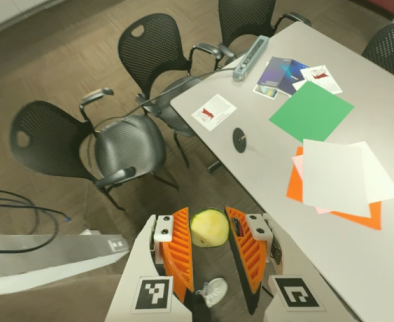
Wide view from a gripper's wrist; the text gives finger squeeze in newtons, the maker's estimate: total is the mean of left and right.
{"total": 8.2, "left": 8.5, "right": 7.9}